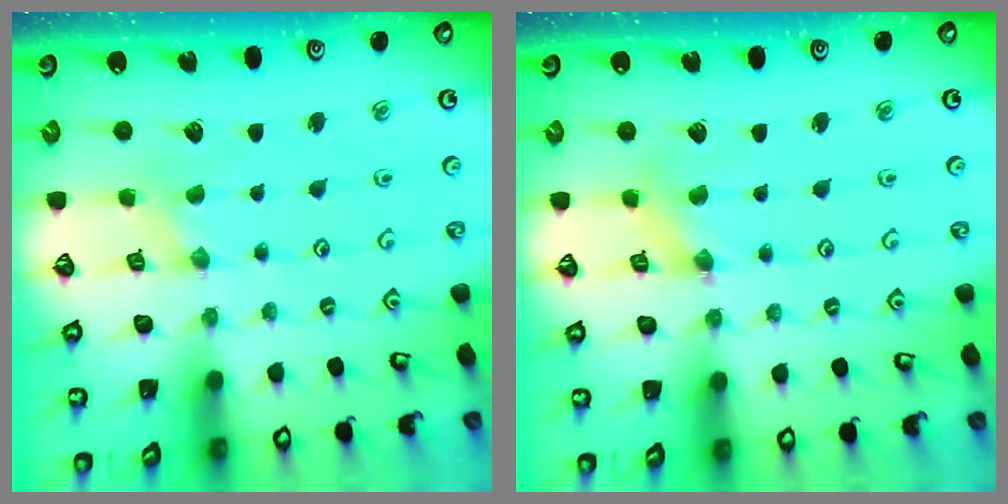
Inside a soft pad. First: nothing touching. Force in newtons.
{"total": 2.4, "press": 2.3, "slide": 0.4}